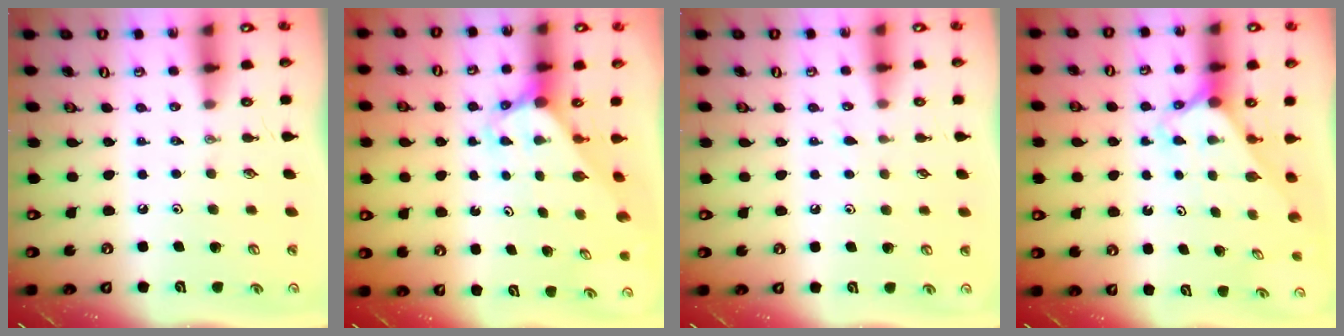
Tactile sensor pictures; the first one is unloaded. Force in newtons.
{"total": 3.1, "press": 3.1, "slide": 0.2}
{"total": 5.0, "press": 5.0, "slide": 0.6}
{"total": 2.3, "press": 2.3, "slide": 0.2}